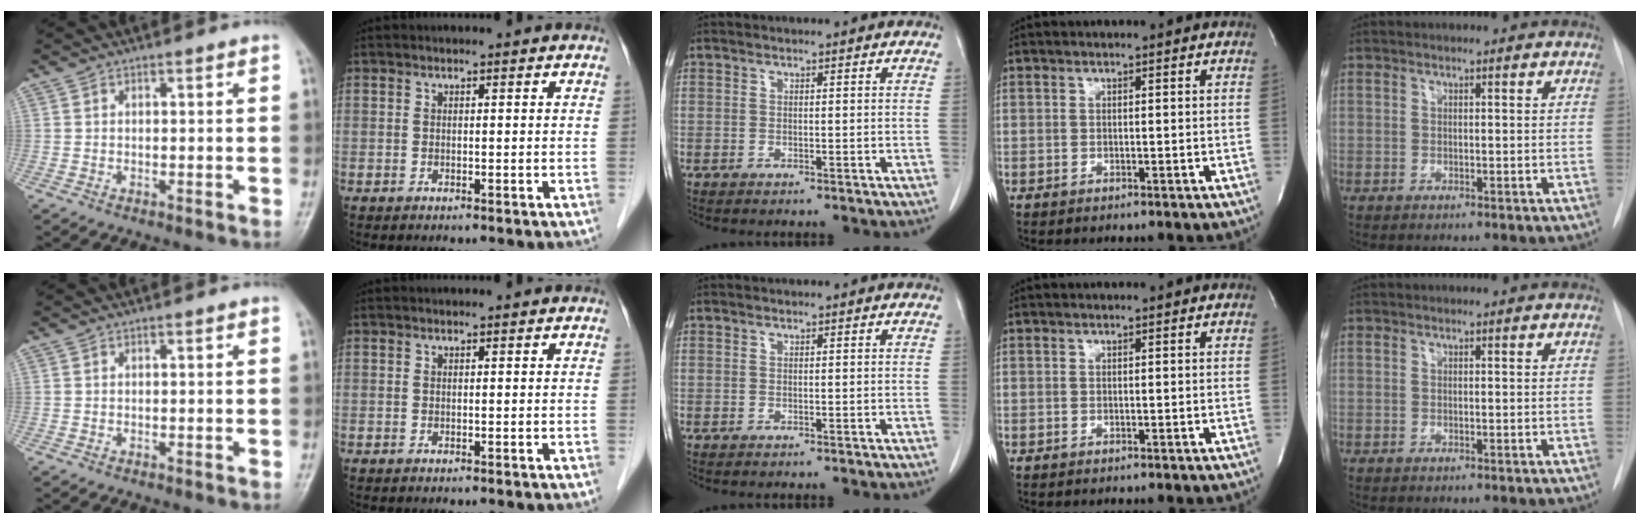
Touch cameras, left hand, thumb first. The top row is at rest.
{}